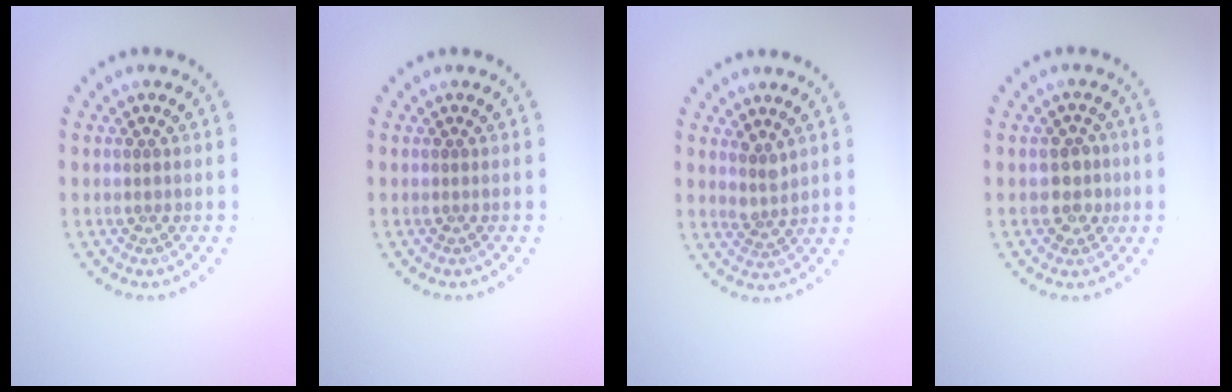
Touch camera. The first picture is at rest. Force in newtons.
{"total": 0.0}
{"total": 1.9, "press": 1.4, "slide": 1.2}
{"total": 2.4, "press": 2.3, "slide": 0.9}